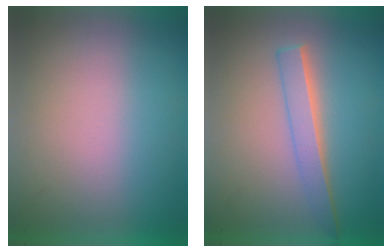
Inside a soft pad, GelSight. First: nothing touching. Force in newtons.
{"total": 2.2}